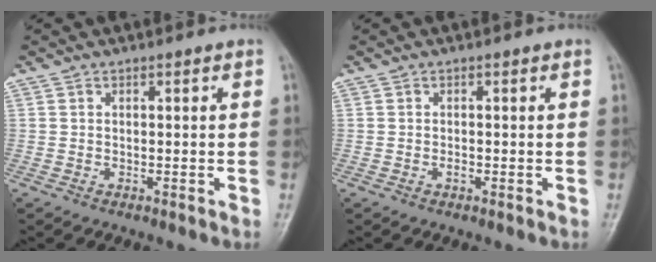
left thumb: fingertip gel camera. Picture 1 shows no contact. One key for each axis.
{"total": 0.7, "fx": -0.1, "fy": 0.4, "fz": 0.5, "tx": -0.006, "ty": 0.000, "tz": -0.004}